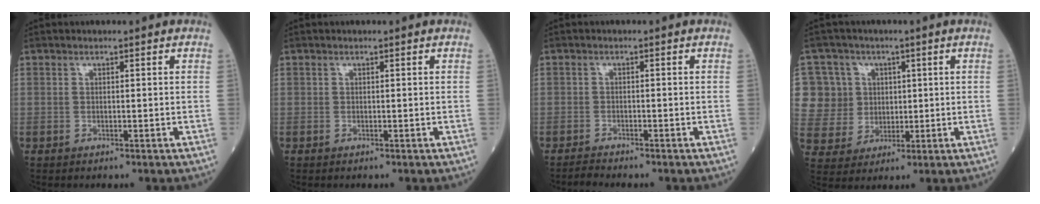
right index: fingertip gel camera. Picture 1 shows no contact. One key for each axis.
{"total": 0.0}
{"total": 1.5, "fx": -1.5, "fy": -0.1, "fz": 0.1, "tx": -0.011, "ty": -0.008, "tz": -0.027}
{"total": 11.0, "fx": 2.7, "fy": 10.5, "fz": 2.0, "tx": -0.061, "ty": 0.036, "tz": 0.065}